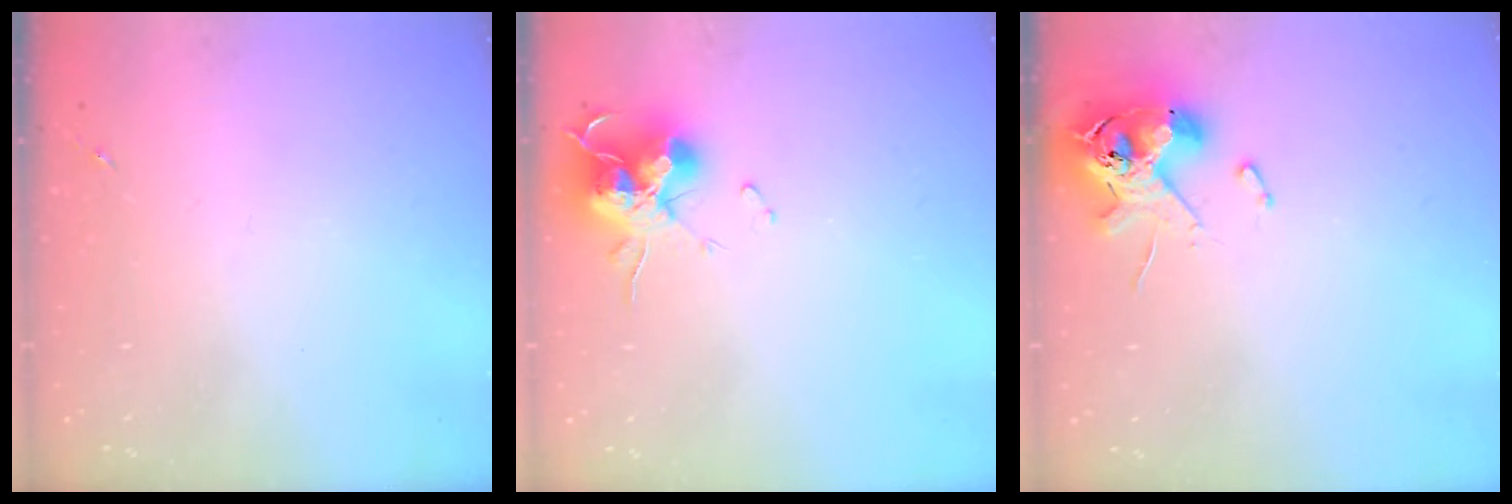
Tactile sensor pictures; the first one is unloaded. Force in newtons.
{"total": 15.2, "press": 15.1, "slide": 2.0}
{"total": 11.6, "press": 11.4, "slide": 2.0}